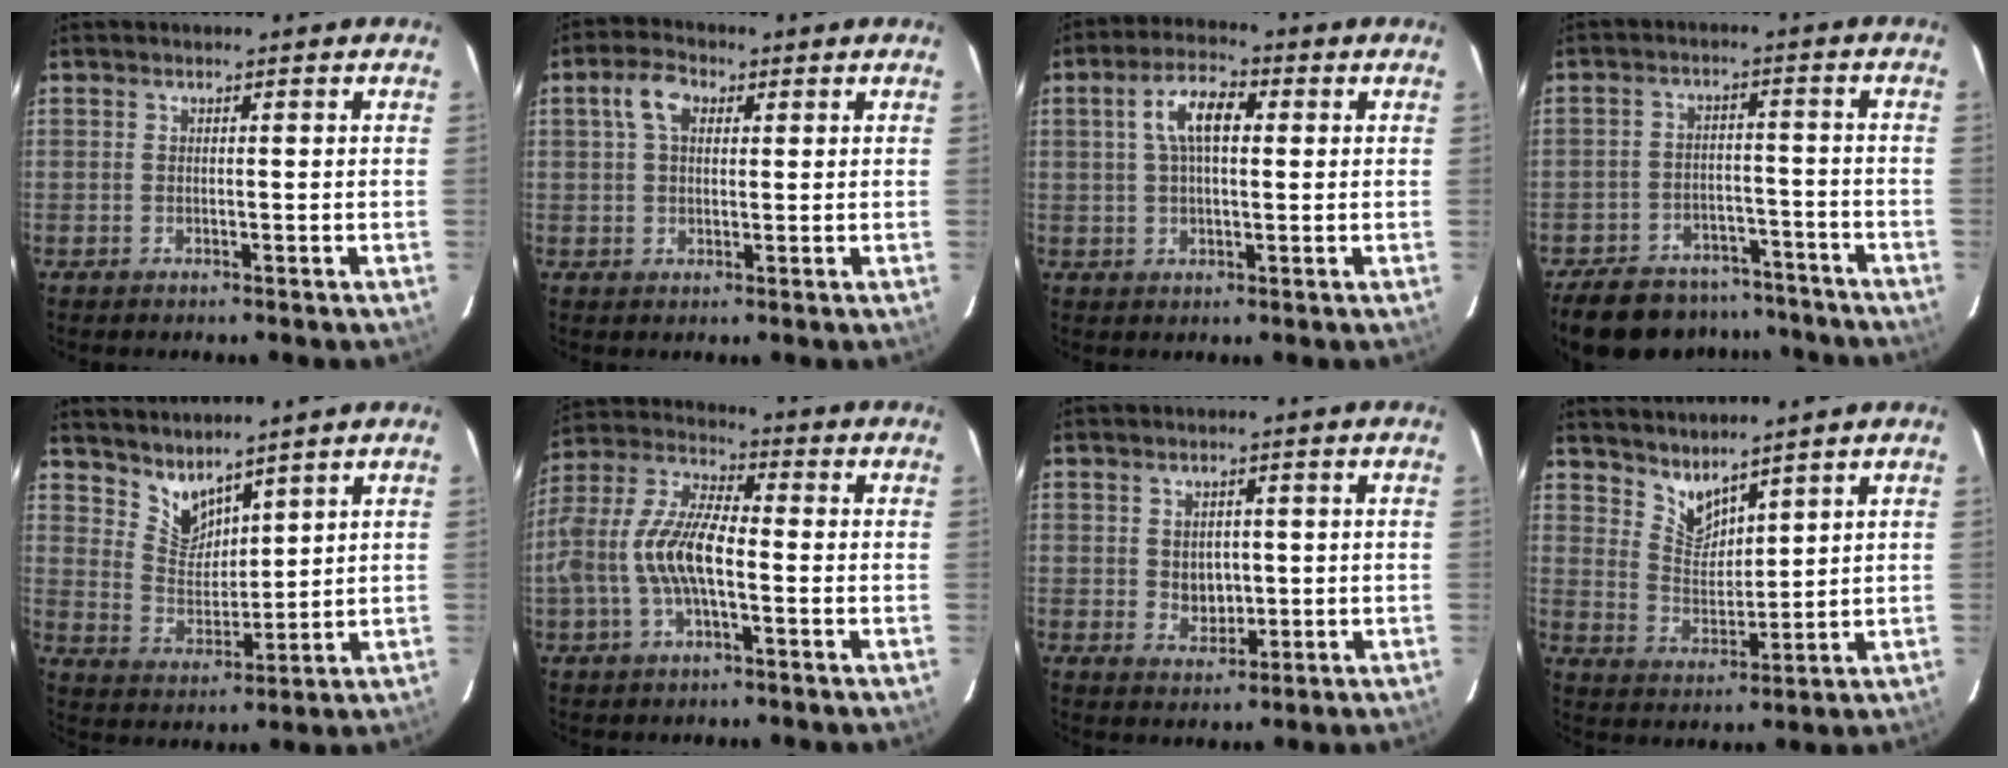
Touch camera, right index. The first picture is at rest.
{"total": 5.2, "force": [1.8, 3.3, 3.6], "torque": [-0.071, 0.019, 0.033]}
{"total": 7.3, "force": [1.6, 3.4, 6.3], "torque": [-0.119, 0.018, 0.029]}
{"total": 19.0, "force": [-15.8, 8.2, 6.8], "torque": [-0.158, 0.028, -0.209]}
{"total": 6.6, "force": [5.8, 2.6, 1.9], "torque": [-0.027, -0.004, 0.120]}
{"total": 13.1, "force": [-2.7, 4.9, 11.9], "torque": [-0.248, 0.005, -0.053]}
{"total": 4.3, "force": [0.1, 3.6, 2.3], "torque": [-0.036, 0.000, 0.010]}
{"total": 6.0, "force": [5.4, 1.9, 2.0], "torque": [-0.029, -0.005, 0.108]}